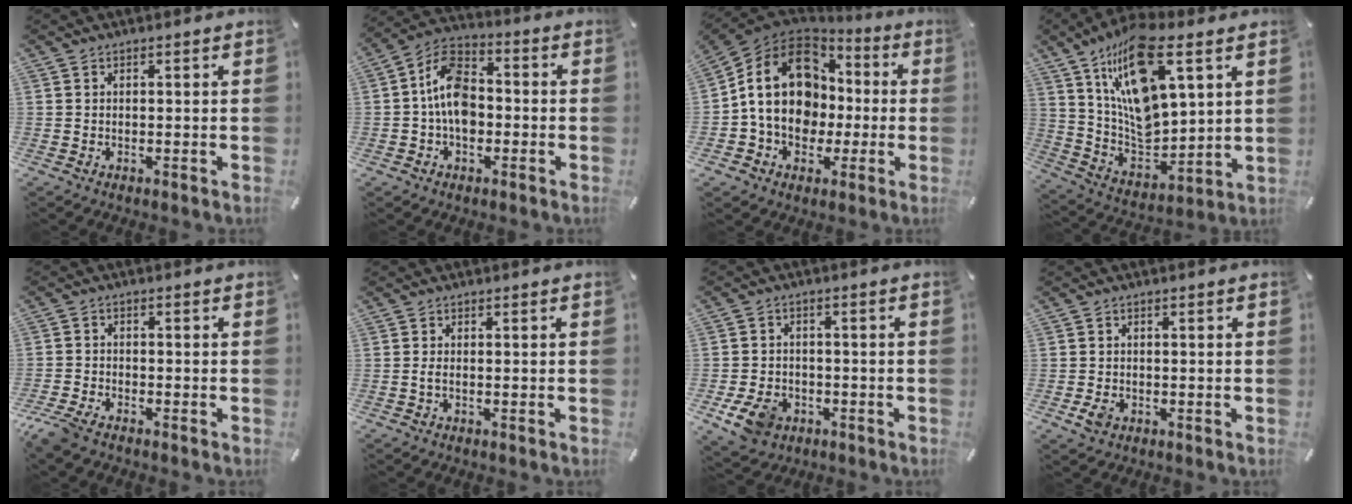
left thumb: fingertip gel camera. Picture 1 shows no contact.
{"total": 10.8, "force": [-1.7, 7.4, 7.7], "torque": [-0.159, 0.025, -0.029]}
{"total": 17.0, "force": [0.0, 14.1, 9.5], "torque": [-0.177, 0.016, 0.004]}
{"total": 18.3, "force": [10.1, 8.4, 12.8], "torque": [-0.261, -0.054, 0.173]}
{"total": 3.7, "force": [-3.1, 1.2, 1.6], "torque": [-0.050, 0.004, -0.065]}
{"total": 1.2, "force": [-0.2, 0.4, 1.1], "torque": [-0.022, -0.001, -0.003]}
{"total": 8.0, "force": [-3.3, 6.1, 4.0], "torque": [-0.092, 0.011, -0.062]}
{"total": 2.6, "force": [-0.7, 2.0, 1.5], "torque": [-0.033, 0.000, -0.012]}